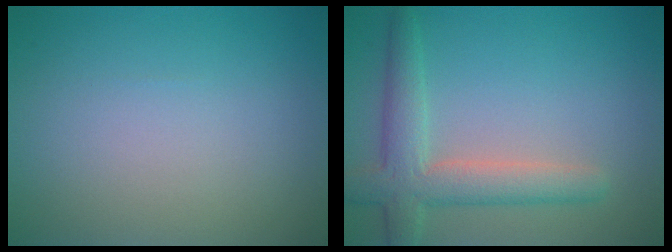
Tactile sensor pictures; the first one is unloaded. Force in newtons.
{"total": 4.7, "press": 4.7, "slide": 0.6}